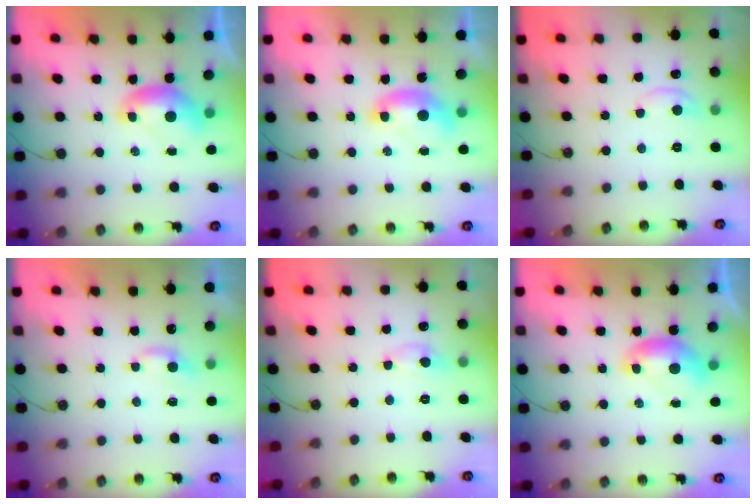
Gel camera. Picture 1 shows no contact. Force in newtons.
{"total": 1.7, "press": 1.7, "slide": 0.5}
{"total": 0.6, "press": 0.1, "slide": 0.6}
{"total": 2.0, "press": 2.0, "slide": 0.5}
{"total": 0.8, "press": 0.6, "slide": 0.5}
{"total": 0.0}